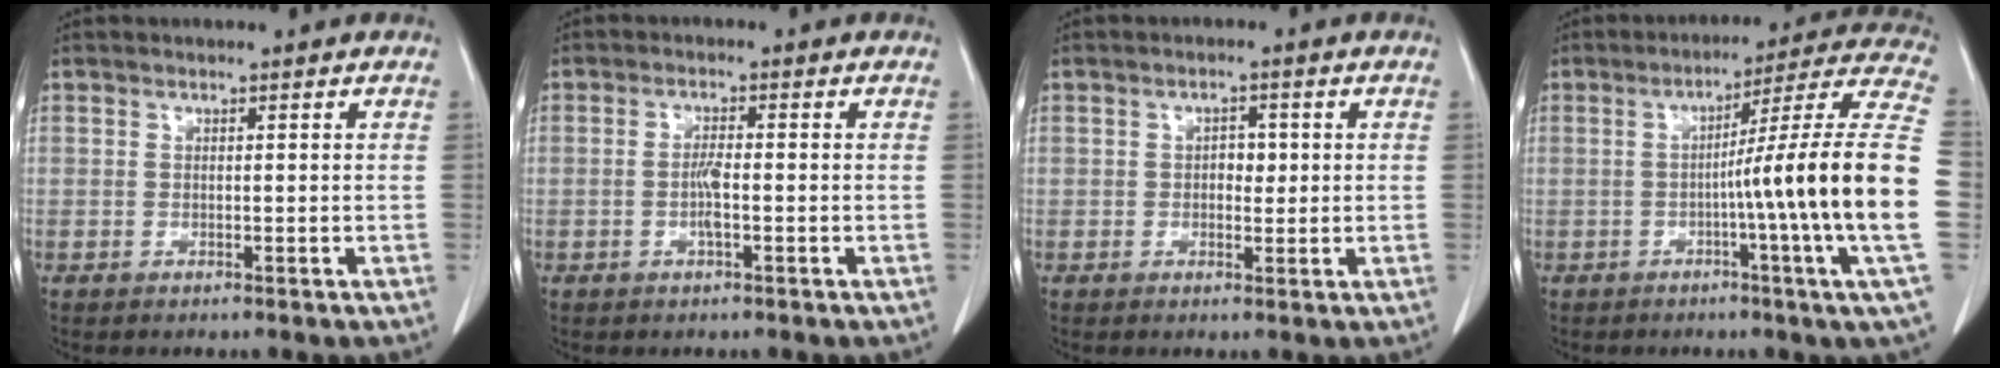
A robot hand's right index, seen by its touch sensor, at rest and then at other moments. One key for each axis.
{"total": 2.5, "fx": -0.7, "fy": 0.3, "fz": 2.3, "tx": -0.047, "ty": 0.000, "tz": -0.014}
{"total": 2.2, "fx": 0.1, "fy": 1.4, "fz": 1.7, "tx": -0.023, "ty": 0.003, "tz": 0.001}
{"total": 19.3, "fx": -3.0, "fy": -3.1, "fz": 18.8, "tx": -0.223, "ty": 0.004, "tz": -0.060}